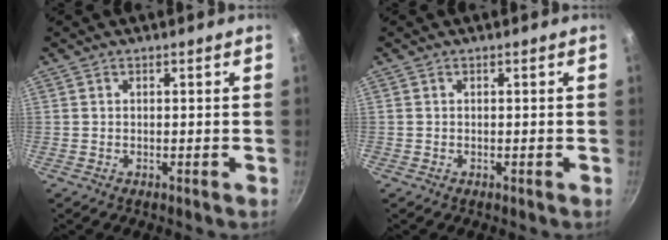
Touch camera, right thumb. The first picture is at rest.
{"total": 0.0}